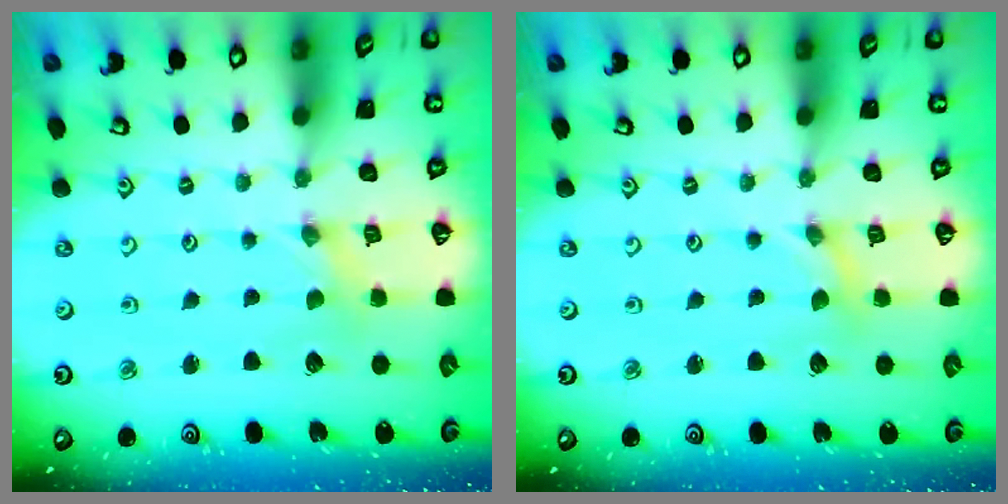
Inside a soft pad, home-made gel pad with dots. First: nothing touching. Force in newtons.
{"total": 0.0}